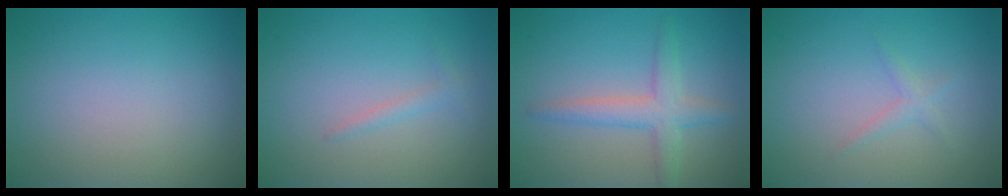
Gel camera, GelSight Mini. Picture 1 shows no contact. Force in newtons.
{"total": 1.0, "press": 1.0, "slide": 0.1}
{"total": 3.4, "press": 3.4, "slide": 0.1}
{"total": 1.1, "press": 1.1, "slide": 0.0}